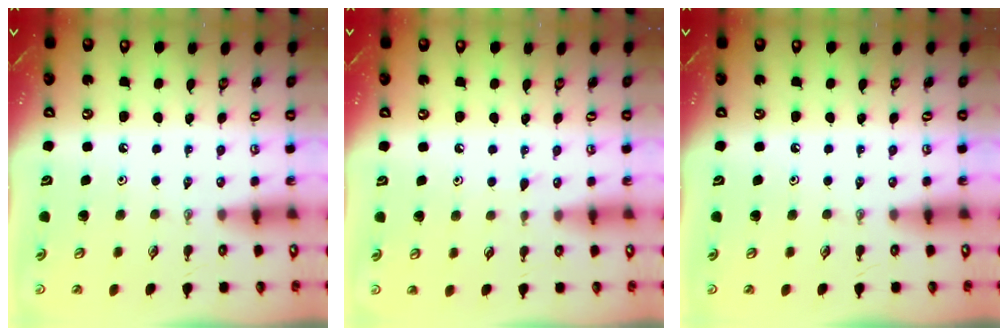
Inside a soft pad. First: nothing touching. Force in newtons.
{"total": 5.9, "press": 5.8, "slide": 0.8}
{"total": 0.0}